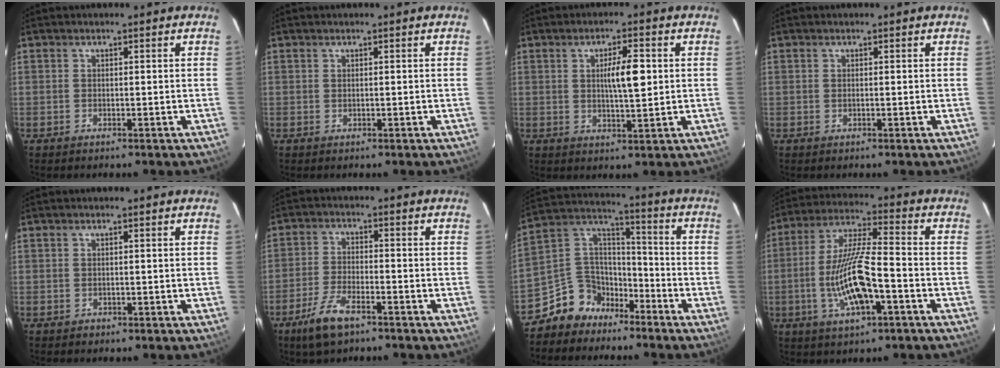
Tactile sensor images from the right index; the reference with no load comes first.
{"total": 0.0}
{"total": 5.7, "force": [0.9, 1.0, 5.5], "torque": [-0.091, 0.004, 0.016]}
{"total": 0.0}
{"total": 0.6, "force": [-0.3, 0.5, 0.0], "torque": [-0.002, 0.004, -0.005]}
{"total": 6.7, "force": [-4.5, 1.8, 4.6], "torque": [-0.103, -0.008, -0.081]}
{"total": 10.0, "force": [-7.5, 6.7, 0.6], "torque": [-0.015, 0.065, -0.138]}
{"total": 13.1, "force": [-3.7, 2.4, 12.3], "torque": [-0.243, 0.000, -0.065]}